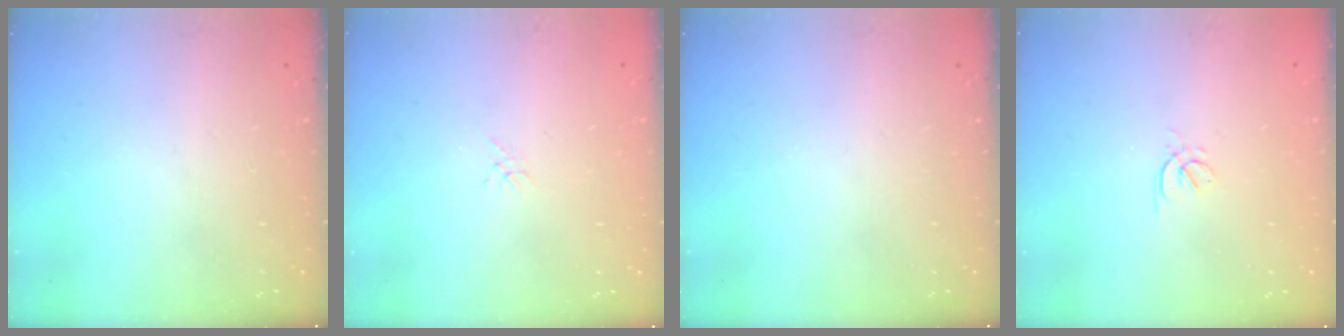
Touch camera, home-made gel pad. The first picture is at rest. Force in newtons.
{"total": 0.0}
{"total": 0.0}
{"total": 1.7, "press": 1.6, "slide": 0.5}